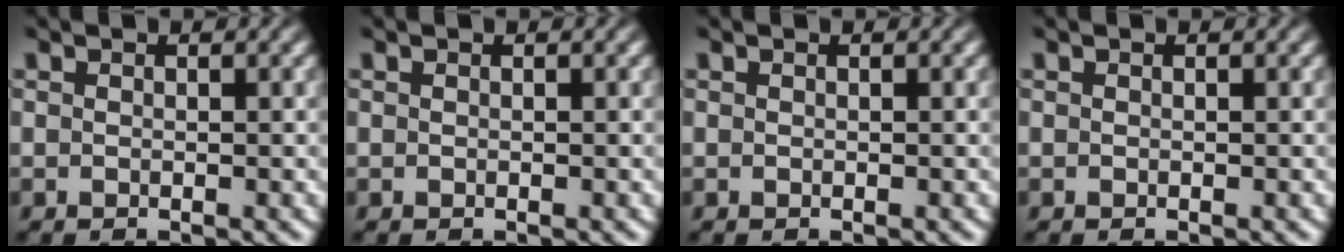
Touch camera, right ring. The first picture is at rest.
{"total": 0.0}
{"total": 0.0}
{"total": 0.0}